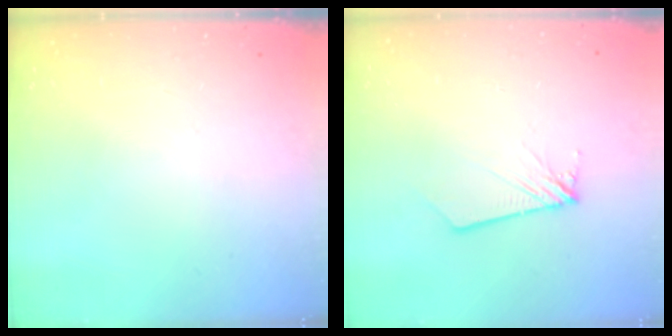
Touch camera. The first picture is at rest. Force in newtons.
{"total": 2.8, "press": 2.8, "slide": 0.3}